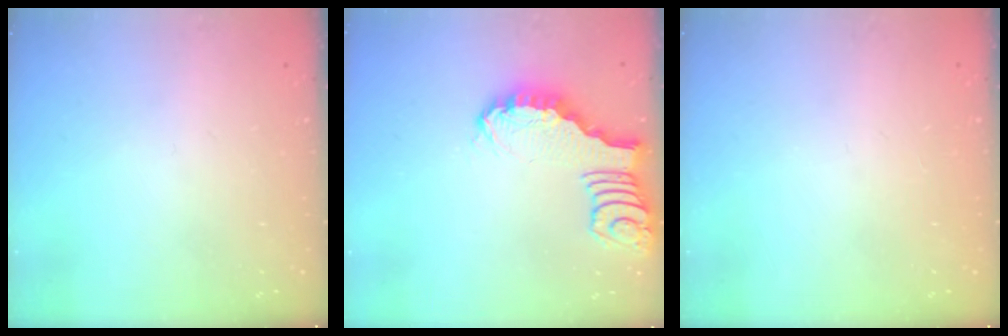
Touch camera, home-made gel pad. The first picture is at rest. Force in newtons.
{"total": 2.4, "press": 2.4, "slide": 0.2}
{"total": 1.6, "press": 1.5, "slide": 0.2}